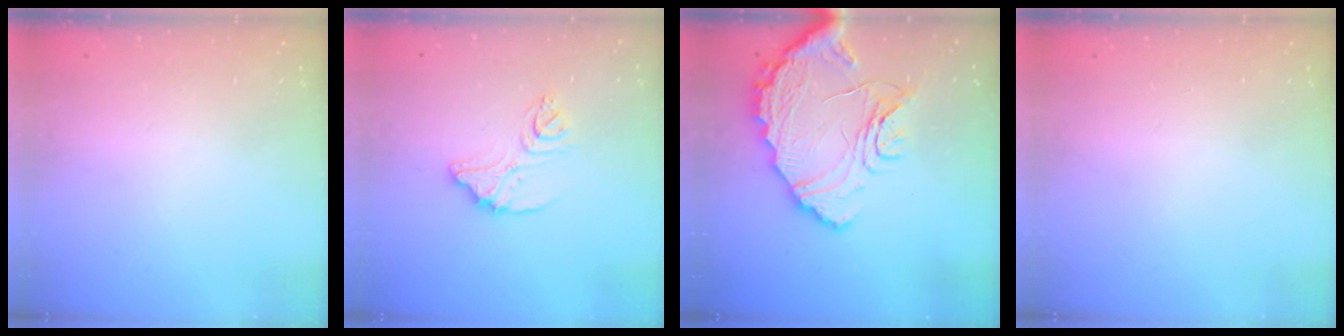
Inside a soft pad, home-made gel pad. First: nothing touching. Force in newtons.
{"total": 11.7, "press": 11.7, "slide": 1.0}
{"total": 18.5, "press": 18.5, "slide": 0.8}
{"total": 0.0}